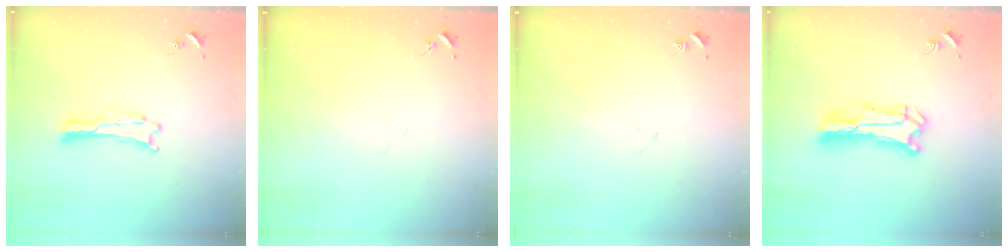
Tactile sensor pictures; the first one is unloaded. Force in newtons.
{"total": 1.0, "press": 1.0, "slide": 0.1}
{"total": 1.8, "press": 1.8, "slide": 0.1}
{"total": 8.5, "press": 8.5, "slide": 0.6}